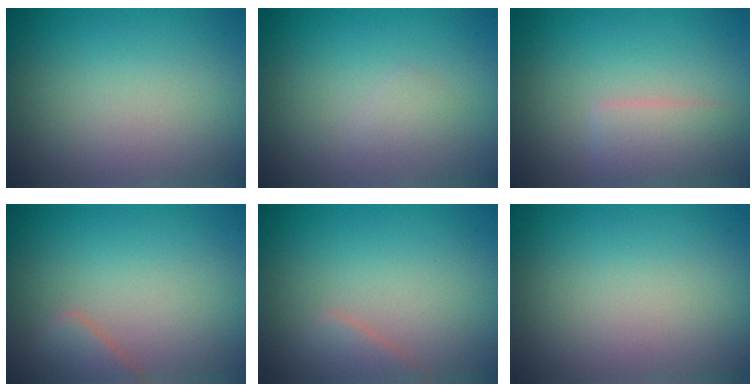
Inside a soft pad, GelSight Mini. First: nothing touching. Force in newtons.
{"total": 0.8, "press": 0.8, "slide": 0.1}
{"total": 2.6, "press": 2.6, "slide": 0.1}
{"total": 2.4, "press": 2.4, "slide": 0.2}
{"total": 1.8, "press": 1.8, "slide": 0.1}
{"total": 0.0}